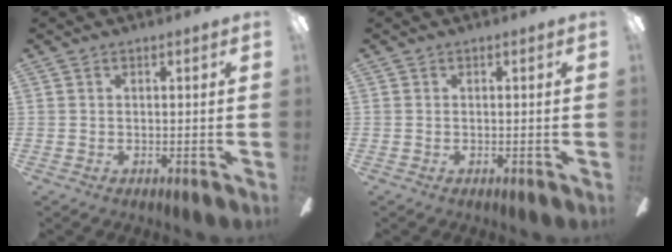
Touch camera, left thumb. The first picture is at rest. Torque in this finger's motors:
{"motor_torque": [-0.02, 0.02, 0.02, 0.13, -0.01]}